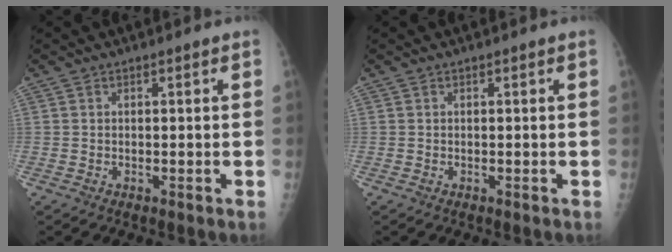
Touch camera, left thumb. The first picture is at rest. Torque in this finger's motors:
{"motor_torque": [0.00, 0.00, -0.05, -0.05, 0.00]}